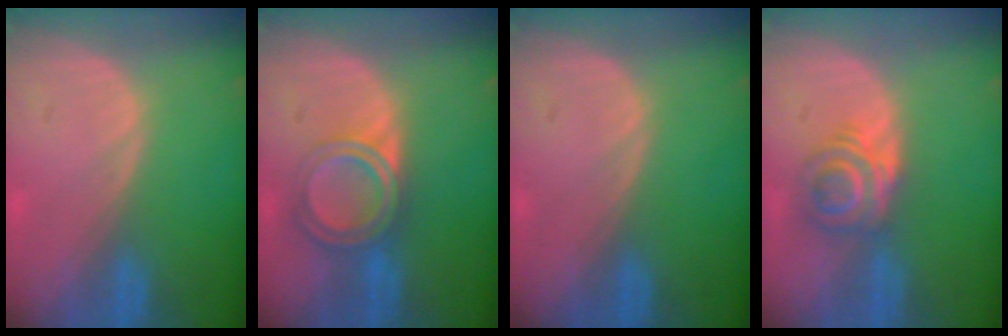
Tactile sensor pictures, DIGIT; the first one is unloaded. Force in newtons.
{"total": 6.4, "press": 5.4, "slide": 3.5}
{"total": 0.0}
{"total": 6.2, "press": 5.2, "slide": 3.3}